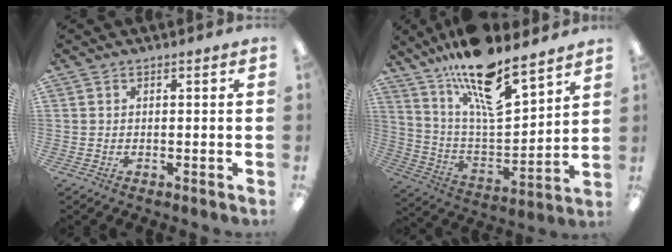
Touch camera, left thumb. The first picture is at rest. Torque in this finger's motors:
{"motor_torque": [2.08, 0.58, 2.09, -0.66, 0.51]}